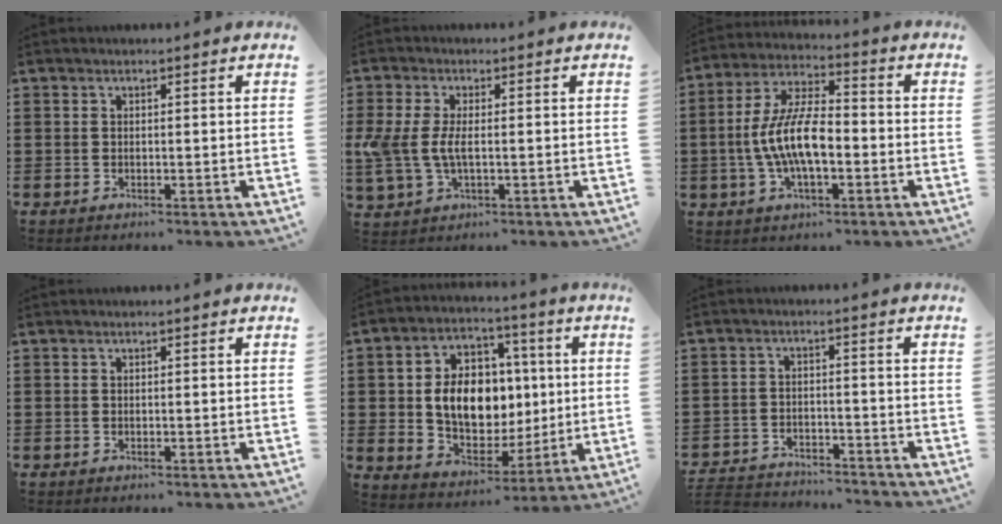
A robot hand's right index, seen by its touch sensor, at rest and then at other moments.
{"total": 5.2, "force": [-0.3, 2.6, 4.6], "torque": [-0.128, -0.010, -0.016]}
{"total": 10.5, "force": [-1.9, 4.2, 9.4], "torque": [-0.208, -0.004, -0.042]}
{"total": 0.0}
{"total": 10.9, "force": [0.9, 8.0, 7.3], "torque": [-0.141, 0.016, 0.017]}
{"total": 4.0, "force": [-4.0, 0.3, 0.3], "torque": [-0.025, -0.005, -0.088]}